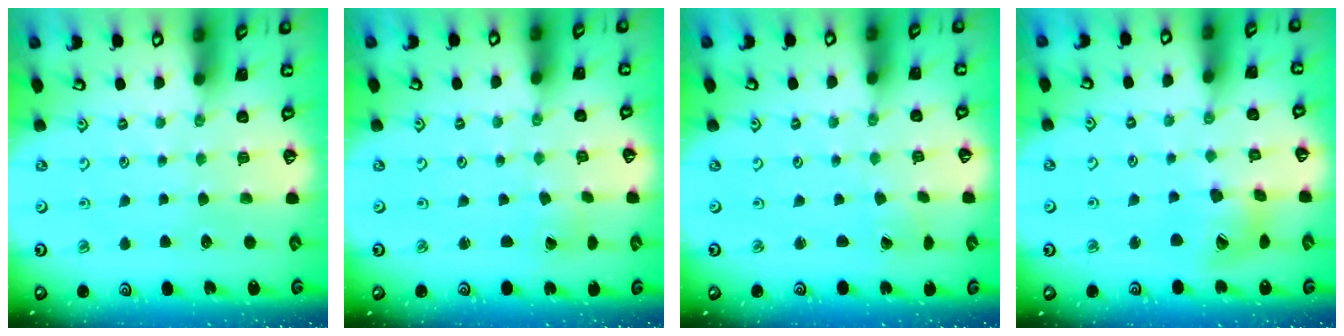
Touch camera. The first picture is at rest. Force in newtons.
{"total": 0.7, "press": 0.7, "slide": 0.0}
{"total": 0.0}
{"total": 14.2, "press": 14.1, "slide": 1.8}